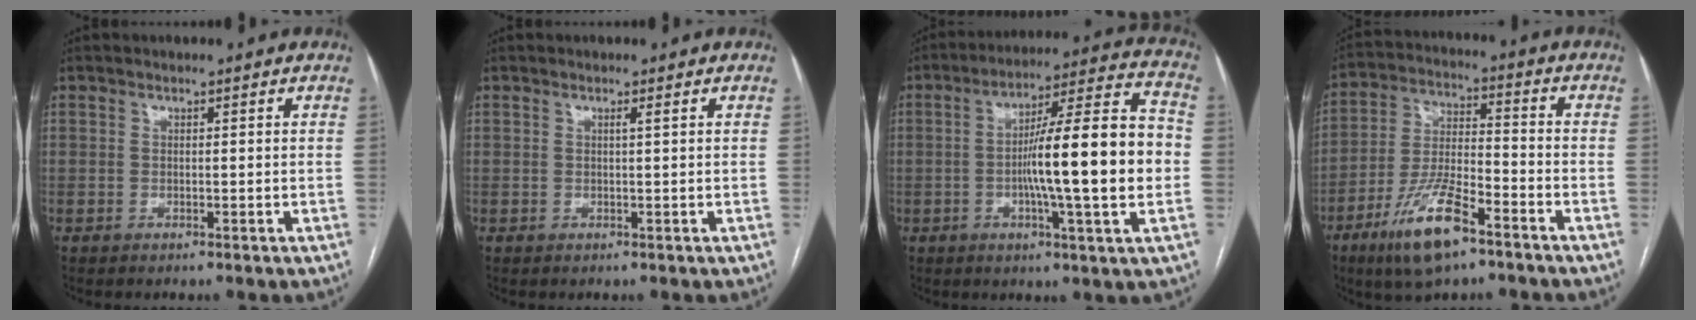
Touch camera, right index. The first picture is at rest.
{"total": 0.5, "force": [0.2, -0.2, 0.4], "torque": [-0.011, -0.002, 0.007]}
{"total": 18.2, "force": [-1.8, 0.7, 18.1], "torque": [-0.280, 0.014, -0.034]}
{"total": 12.7, "force": [-7.9, 3.3, 9.5], "torque": [-0.193, -0.011, -0.140]}